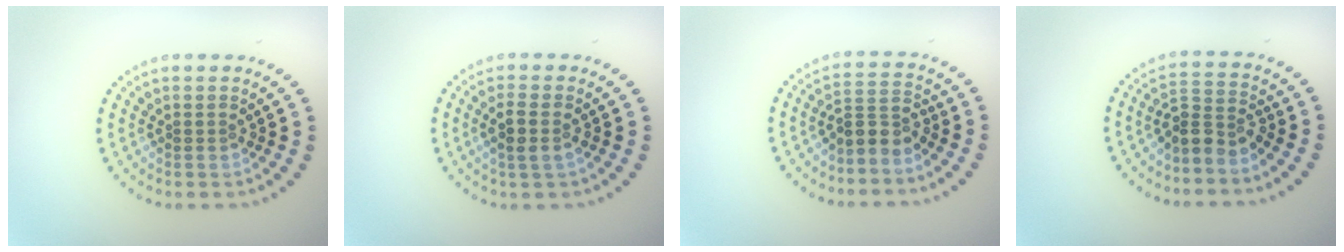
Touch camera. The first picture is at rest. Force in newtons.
{"total": 2.0, "press": 1.8, "slide": 0.7}
{"total": 2.6, "press": 1.9, "slide": 1.8}
{"total": 2.8, "press": 2.0, "slide": 1.9}